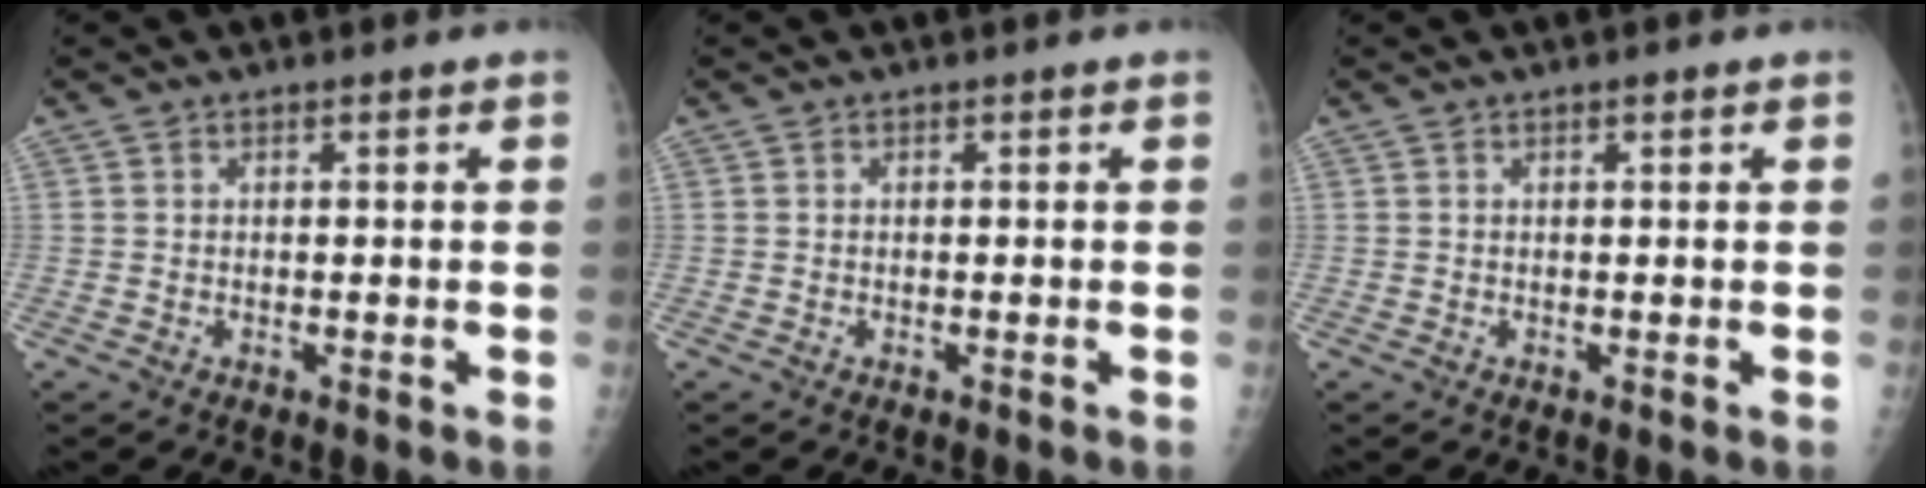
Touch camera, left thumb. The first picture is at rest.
{"total": 0.0}
{"total": 0.6, "force": [0.4, 0.1, 0.5], "torque": [-0.007, 0.000, 0.005]}